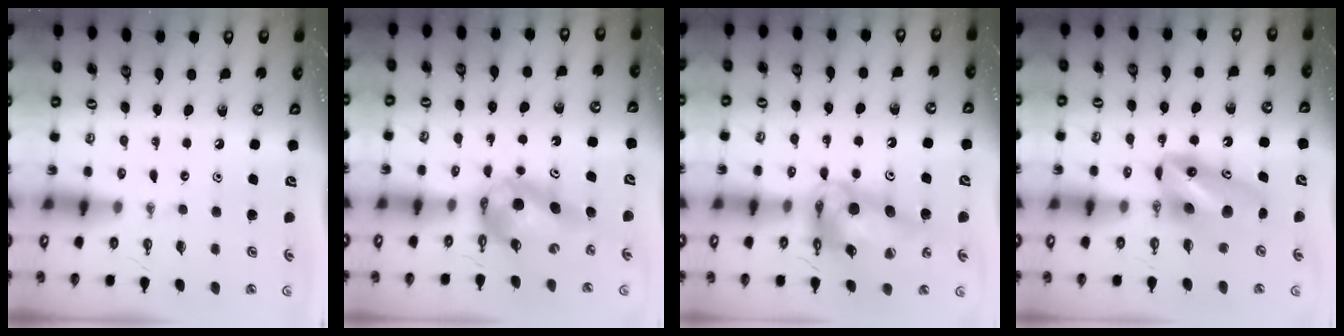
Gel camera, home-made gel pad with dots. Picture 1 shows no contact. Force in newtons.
{"total": 10.9, "press": 10.9, "slide": 1.1}
{"total": 19.4, "press": 19.3, "slide": 1.8}
{"total": 9.7, "press": 9.6, "slide": 1.4}